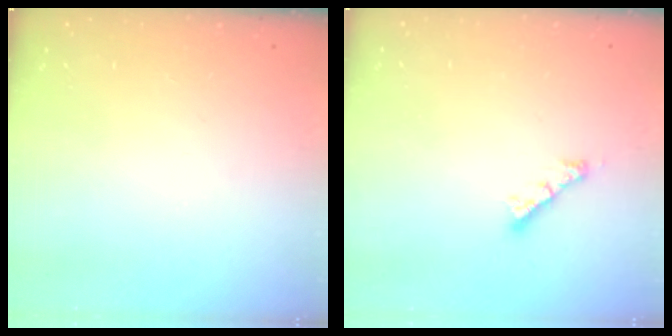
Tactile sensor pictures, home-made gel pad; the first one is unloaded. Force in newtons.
{"total": 3.4, "press": 3.3, "slide": 0.4}